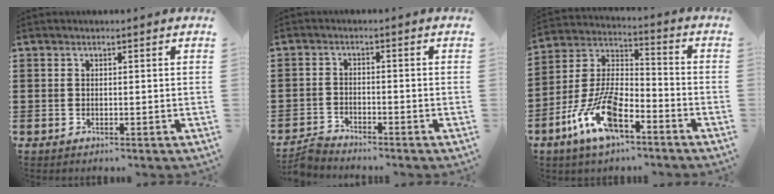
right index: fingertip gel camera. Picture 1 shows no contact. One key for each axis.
{"total": 2.6, "fx": -2.6, "fy": 0.2, "fz": 0.1, "tx": -0.007, "ty": 0.004, "tz": -0.055}
{"total": 12.2, "fx": -7.0, "fy": 5.0, "fz": 8.6, "tx": -0.192, "ty": 0.010, "tz": -0.134}